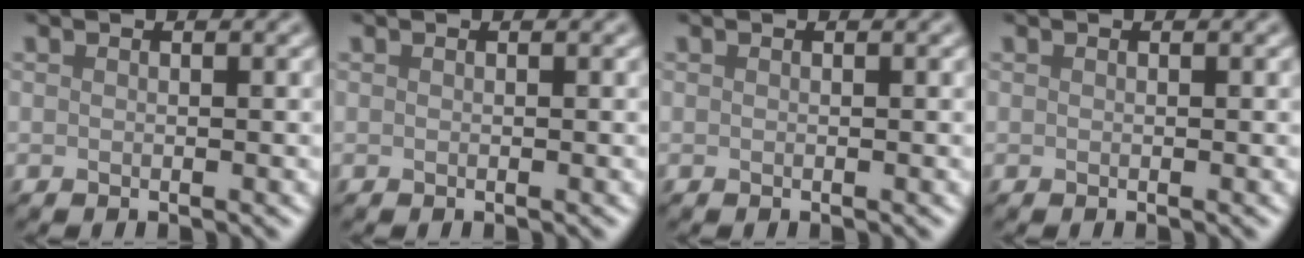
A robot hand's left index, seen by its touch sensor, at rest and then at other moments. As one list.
[{"total": 0.0}, {"total": 0.0}, {"total": 0.0}]